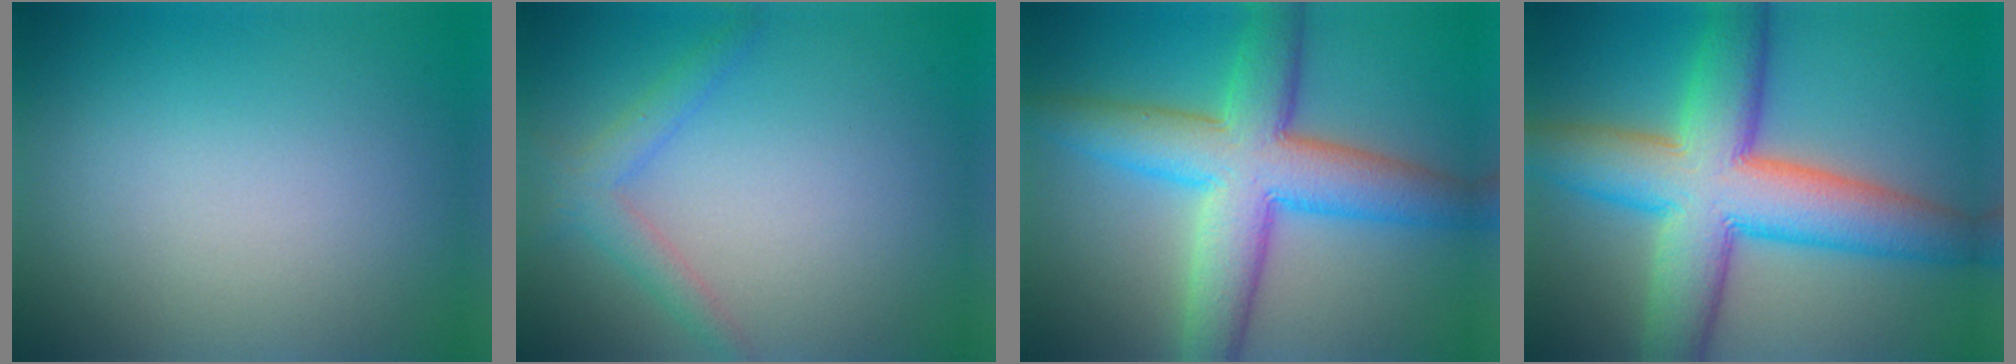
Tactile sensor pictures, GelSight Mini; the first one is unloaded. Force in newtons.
{"total": 2.2, "press": 2.2, "slide": 0.1}
{"total": 9.0, "press": 9.0, "slide": 0.1}
{"total": 11.2, "press": 11.2, "slide": 0.7}